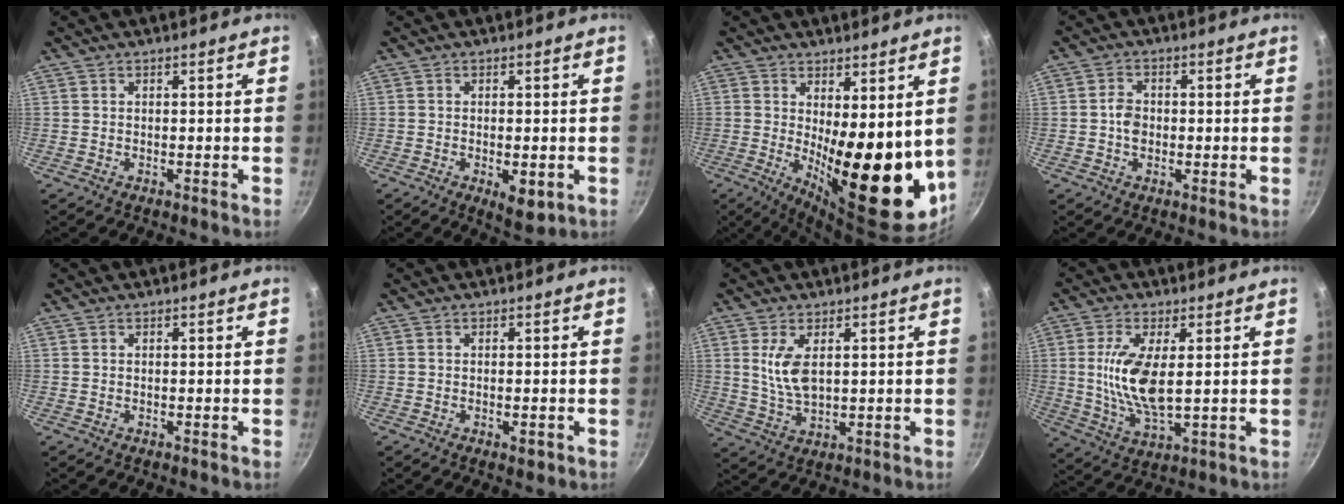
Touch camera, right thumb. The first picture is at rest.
{"total": 5.4, "force": [-1.6, 2.3, 4.6], "torque": [-0.062, -0.006, -0.015]}
{"total": 17.8, "force": [0.9, 6.6, 16.6], "torque": [-0.195, -0.038, 0.030]}
{"total": 3.5, "force": [-0.2, 2.7, 2.3], "torque": [-0.032, 0.009, -0.009]}
{"total": 0.0}
{"total": 1.9, "force": [-0.9, 0.9, 1.5], "torque": [-0.025, 0.002, -0.013]}
{"total": 6.9, "force": [1.7, 3.4, 5.7], "torque": [-0.106, -0.016, 0.038]}
{"total": 11.4, "force": [1.4, 4.7, 10.3], "torque": [-0.203, -0.012, 0.031]}